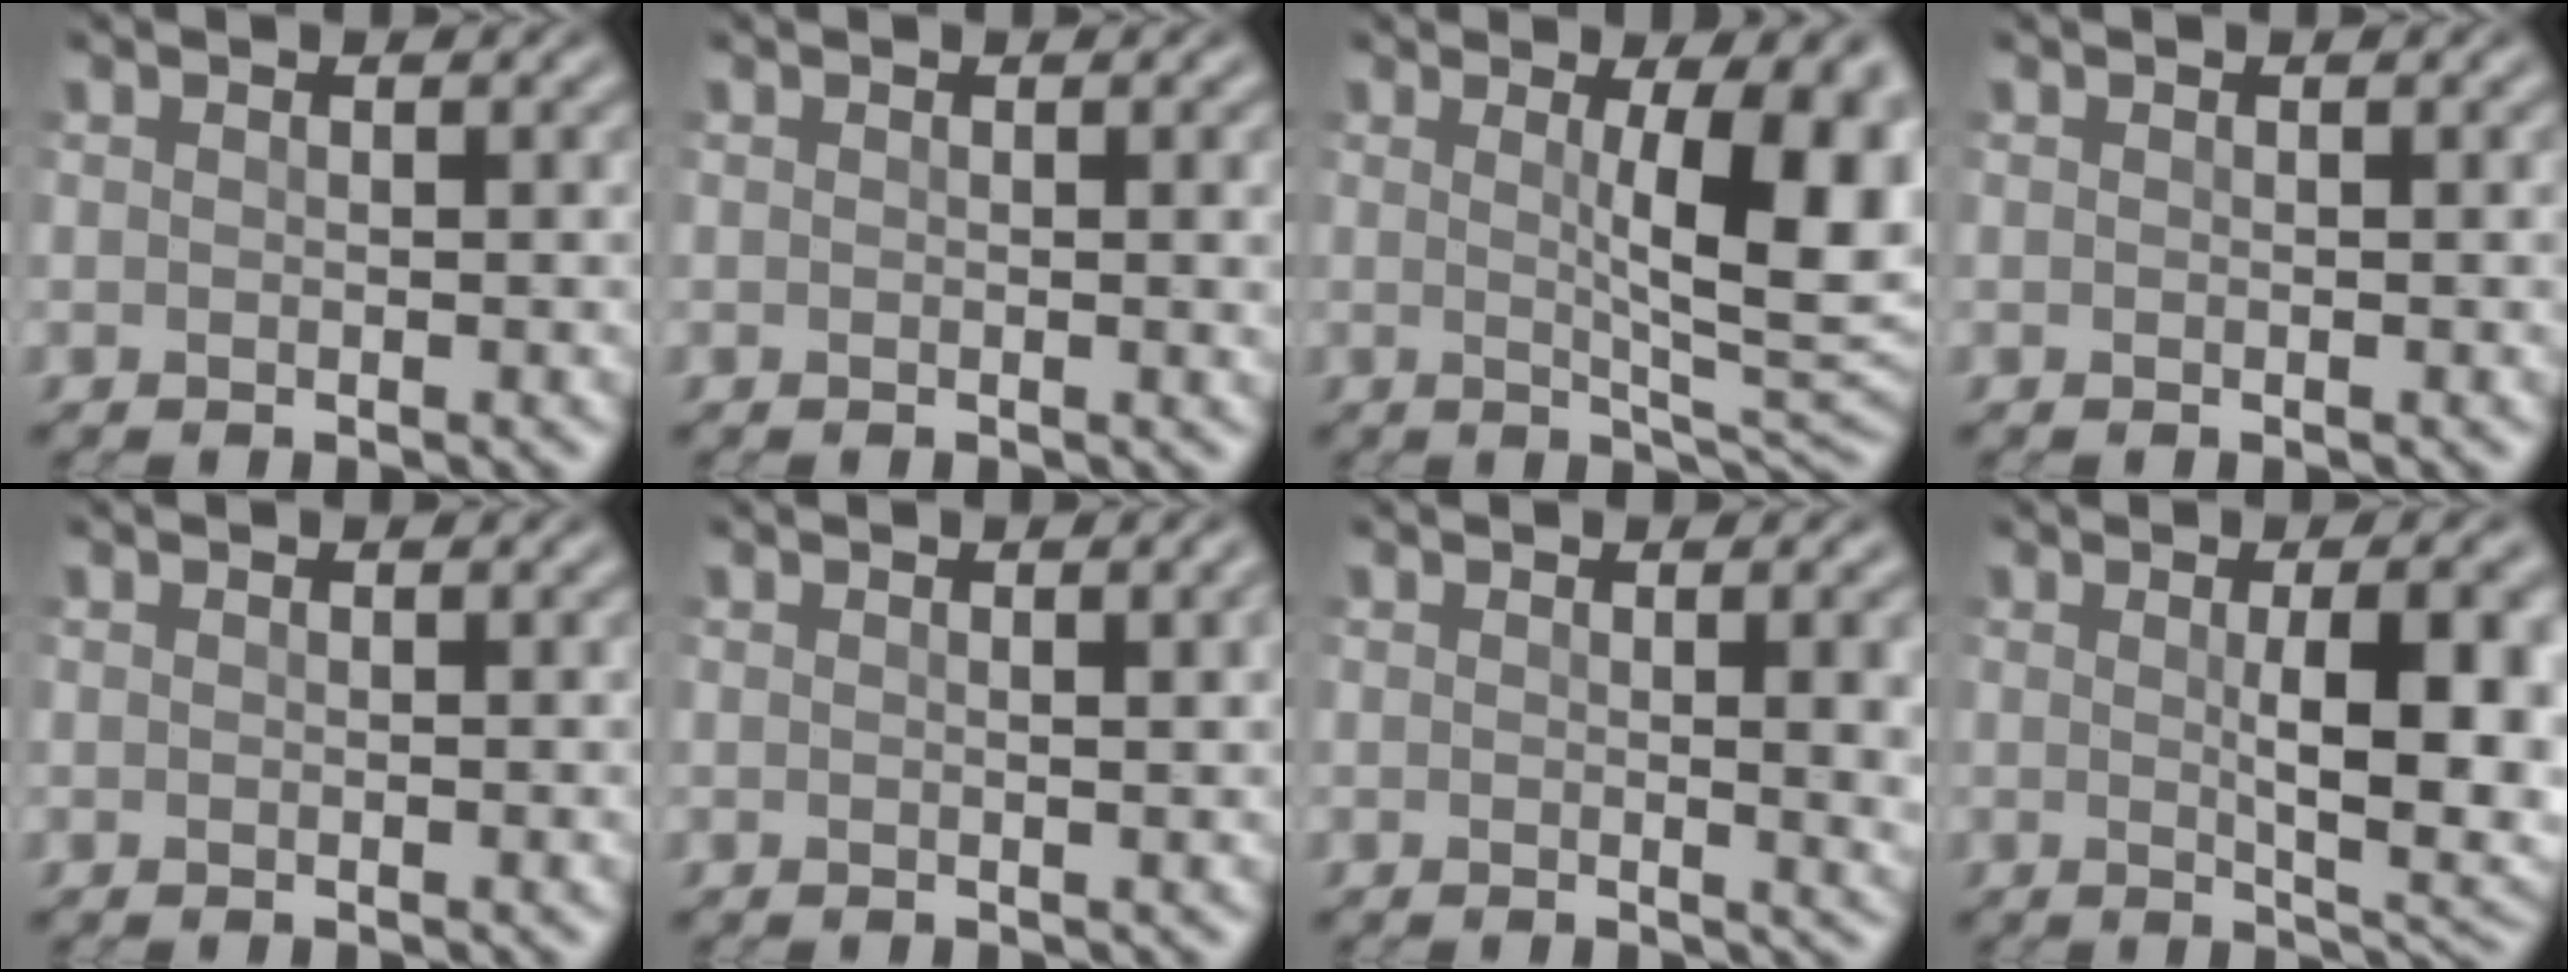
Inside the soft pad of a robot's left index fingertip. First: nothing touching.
{"total": 1.8, "force": [0.3, 0.6, 1.7], "torque": [-0.013, 0.005, 0.004]}
{"total": 9.8, "force": [1.3, 2.3, 9.4], "torque": [-0.108, -0.001, 0.027]}
{"total": 0.0}
{"total": 0.0}
{"total": 3.7, "force": [1.2, 1.7, 3.1], "torque": [-0.013, 0.022, -0.006]}
{"total": 4.7, "force": [0.4, 1.6, 4.4], "torque": [-0.033, 0.011, 0.011]}
{"total": 9.0, "force": [0.3, 2.5, 8.7], "torque": [-0.106, 0.005, 0.017]}